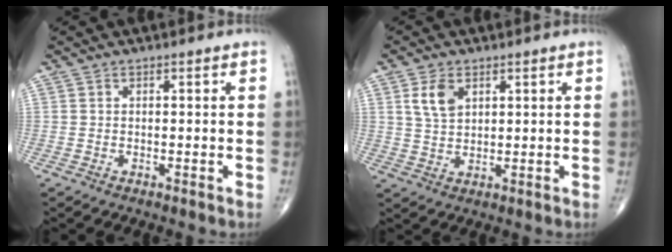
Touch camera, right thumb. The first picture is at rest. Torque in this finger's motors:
{"motor_torque": [-0.45, 0.62, 0.65, 0.28, 0.03]}